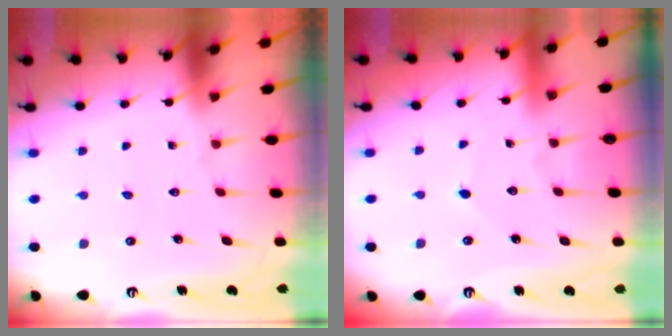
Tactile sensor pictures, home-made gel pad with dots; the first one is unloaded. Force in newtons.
{"total": 2.1, "press": 2.1, "slide": 0.1}